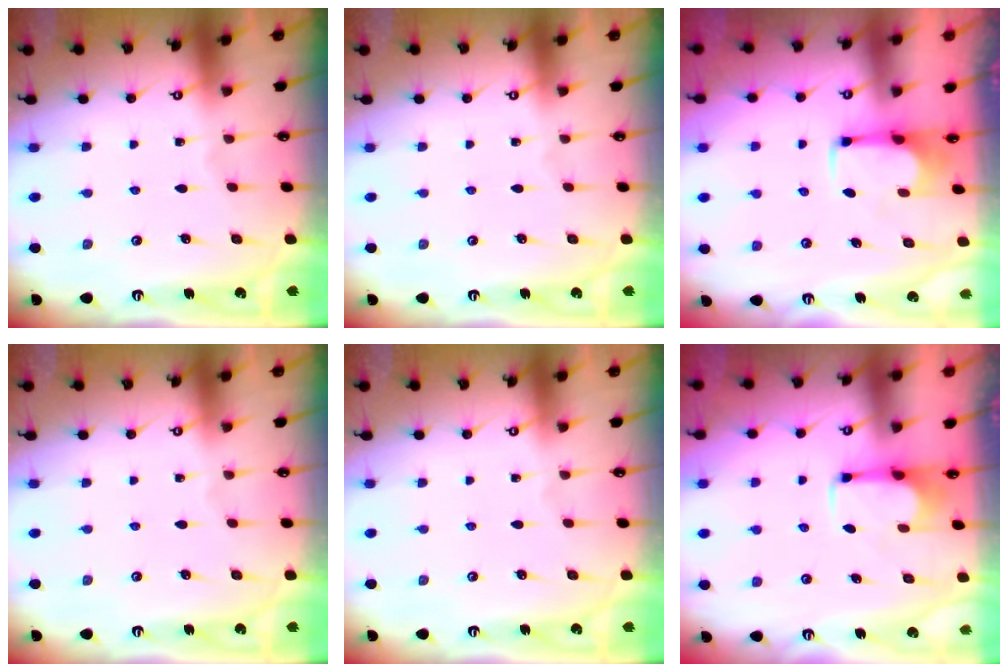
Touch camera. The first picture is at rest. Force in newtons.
{"total": 0.0}
{"total": 2.5, "press": 2.4, "slide": 0.9}
{"total": 0.0}
{"total": 0.0}
{"total": 2.7, "press": 2.6, "slide": 0.9}